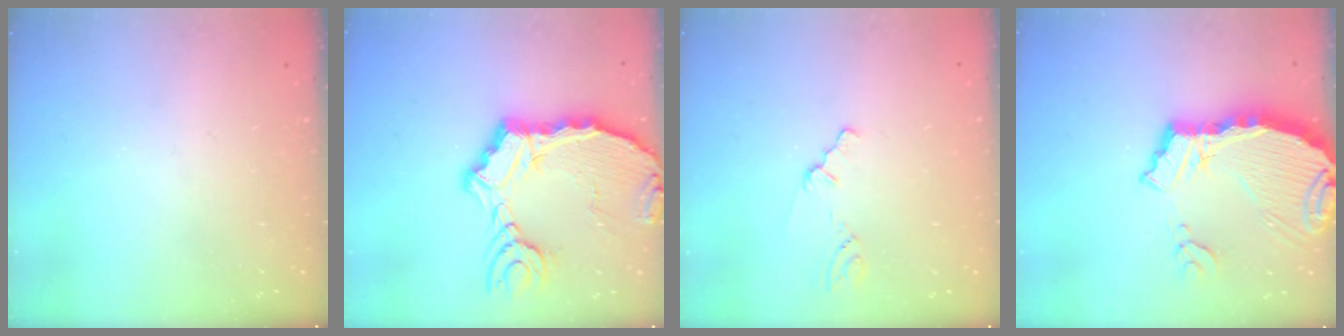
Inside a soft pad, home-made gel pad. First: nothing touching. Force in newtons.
{"total": 16.2, "press": 16.0, "slide": 2.0}
{"total": 0.9, "press": 0.8, "slide": 0.2}
{"total": 10.3, "press": 10.3, "slide": 1.1}